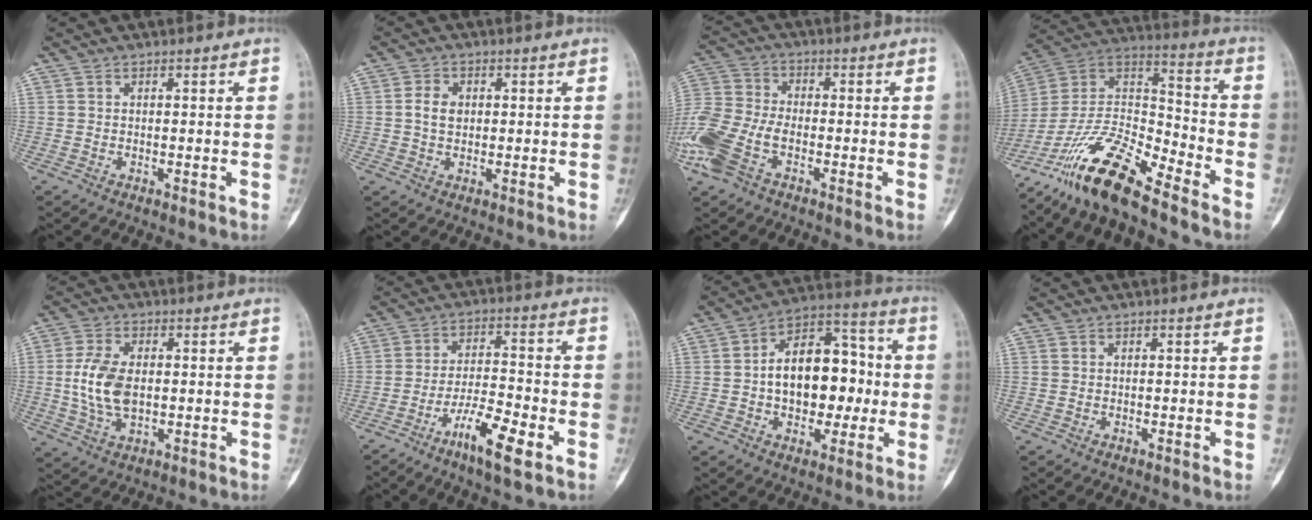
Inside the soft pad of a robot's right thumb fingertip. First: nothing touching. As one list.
[{"total": 3.7, "force": [0.4, 2.8, 2.4], "torque": [-0.038, 0.004, 0.005]}, {"total": 13.1, "force": [-5.4, 7.5, 9.3], "torque": [-0.223, 0.016, -0.112]}, {"total": 17.8, "force": [-13.4, 3.9, 11.0], "torque": [-0.197, 0.081, -0.254]}, {"total": 9.6, "force": [0.1, 5.6, 7.8], "torque": [-0.162, -0.001, 0.006]}, {"total": 9.6, "force": [-5.3, 1.9, 7.8], "torque": [-0.147, 0.027, -0.095]}, {"total": 17.2, "force": [-0.6, 10.9, 13.4], "torque": [-0.159, 0.037, -0.013]}, {"total": 0.0}]